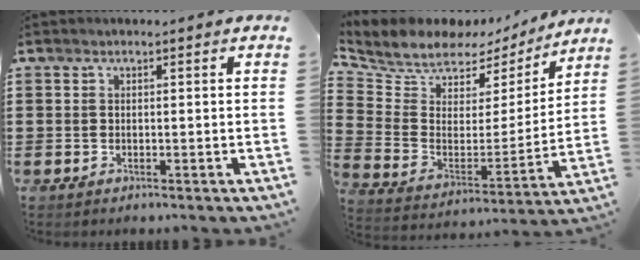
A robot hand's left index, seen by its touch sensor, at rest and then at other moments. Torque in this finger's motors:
{"motor_torque": [1.09, -1.05, 0.29, 0.00]}